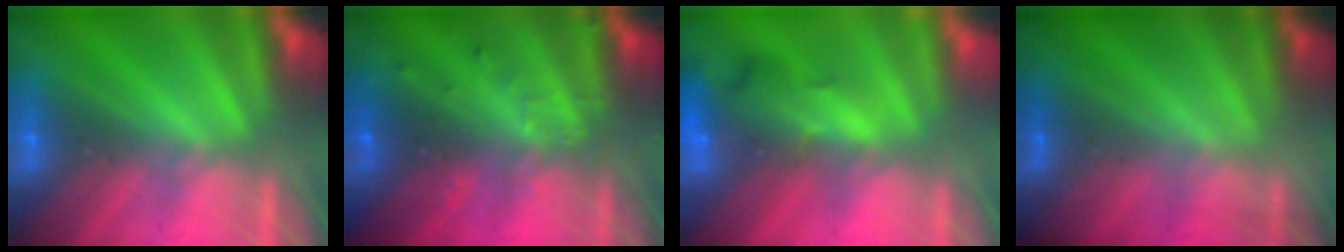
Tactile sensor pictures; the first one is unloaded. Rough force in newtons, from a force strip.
{"total": 3.3}
{"total": 7.3}
{"total": 1.8}